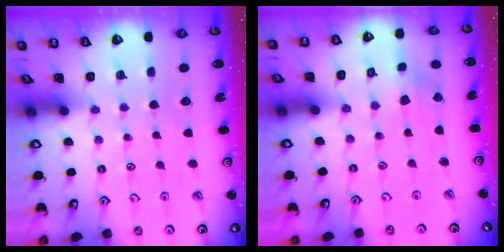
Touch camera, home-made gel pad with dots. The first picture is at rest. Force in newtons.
{"total": 0.0}